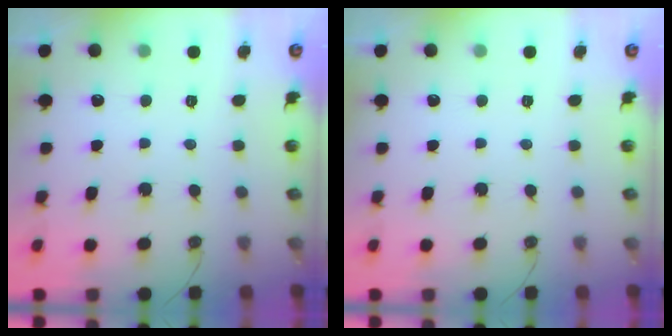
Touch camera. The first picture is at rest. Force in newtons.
{"total": 0.0}